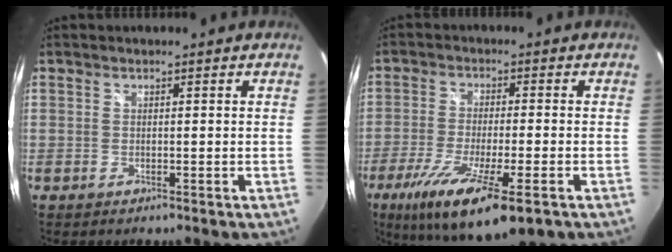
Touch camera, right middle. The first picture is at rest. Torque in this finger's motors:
{"motor_torque": [2.14, 0.00, 0.45, 0.21]}